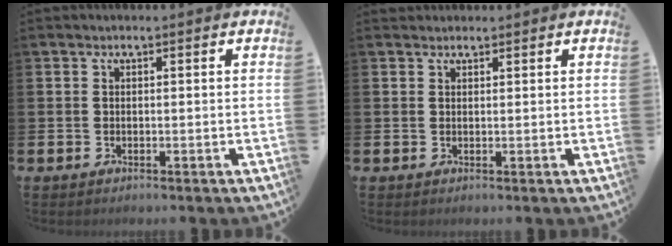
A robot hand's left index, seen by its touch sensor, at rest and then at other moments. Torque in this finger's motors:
{"motor_torque": [0.05, 0.10, -0.13, -0.01]}